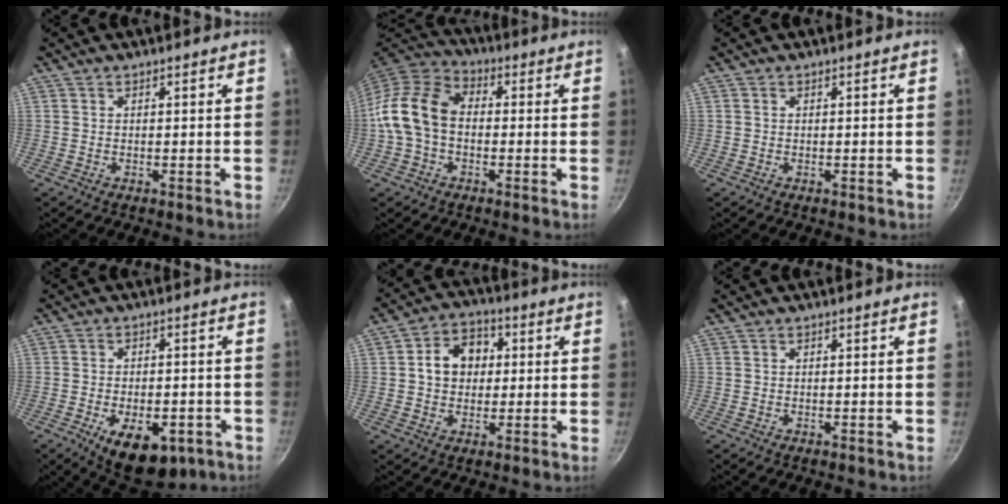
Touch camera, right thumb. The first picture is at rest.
{"total": 13.2, "force": [-0.8, 9.3, 9.3], "torque": [-0.157, 0.036, -0.035]}
{"total": 0.0}
{"total": 12.4, "force": [-5.2, 6.6, 9.1], "torque": [-0.105, 0.012, -0.061]}
{"total": 9.1, "force": [1.2, 7.3, 5.2], "torque": [-0.051, 0.015, 0.007]}
{"total": 0.0}